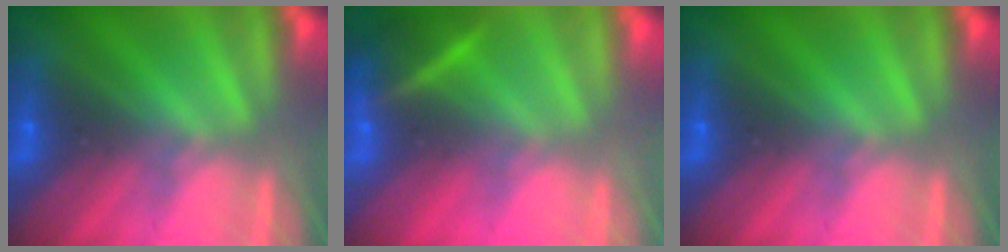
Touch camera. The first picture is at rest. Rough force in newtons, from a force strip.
{"total": 2.8}
{"total": 0.0}